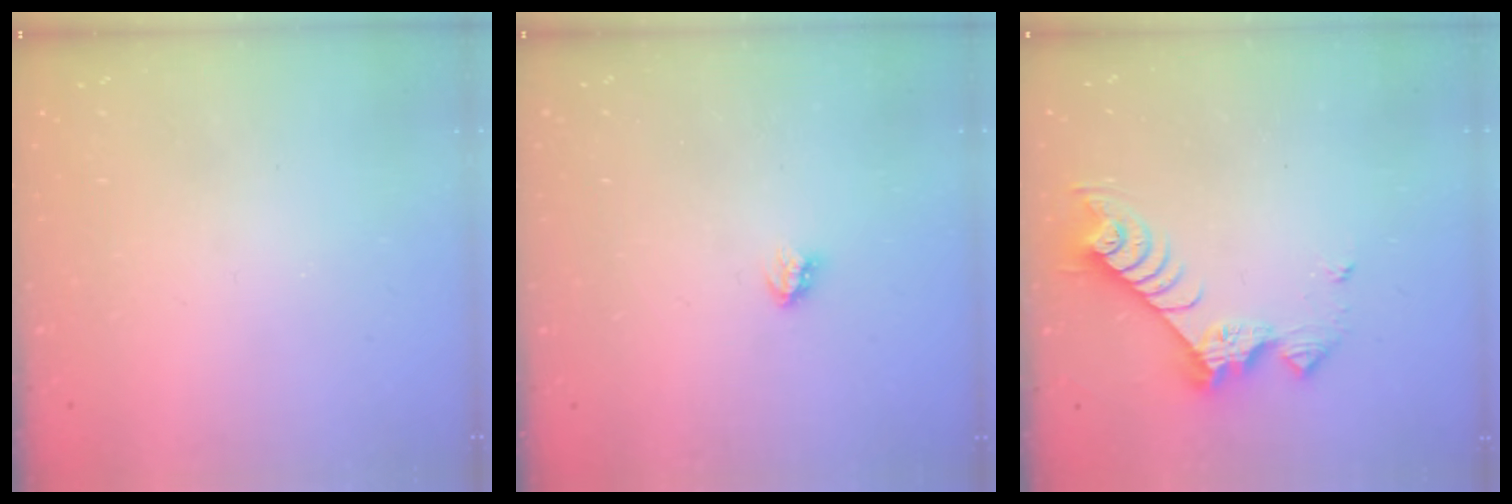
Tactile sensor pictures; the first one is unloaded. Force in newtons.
{"total": 3.2, "press": 3.2, "slide": 0.3}
{"total": 9.6, "press": 9.6, "slide": 0.7}